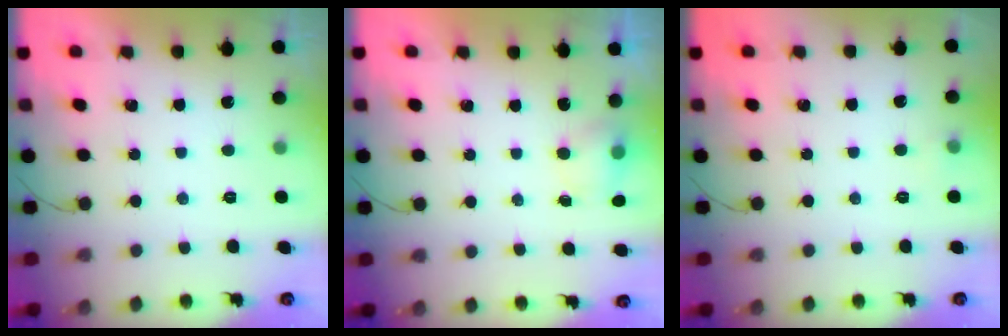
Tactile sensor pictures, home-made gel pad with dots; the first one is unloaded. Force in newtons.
{"total": 4.1, "press": 4.1, "slide": 0.7}
{"total": 4.0, "press": 3.9, "slide": 1.0}